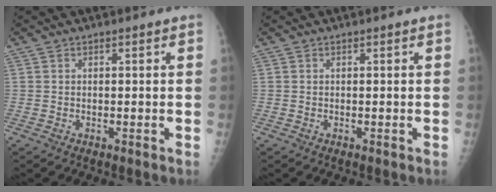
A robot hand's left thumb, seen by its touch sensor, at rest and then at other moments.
{"total": 0.0}